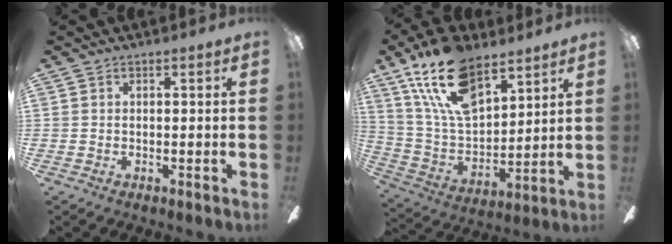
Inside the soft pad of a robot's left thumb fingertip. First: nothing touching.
{"total": 20.9, "force": [13.6, 10.2, 12.3], "torque": [-0.249, -0.065, 0.244]}